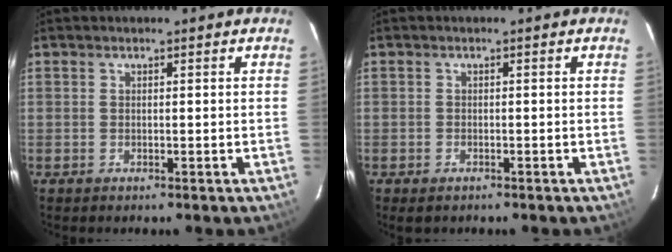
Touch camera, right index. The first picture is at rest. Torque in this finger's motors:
{"motor_torque": [0.17, -0.16, -0.05, -0.03]}